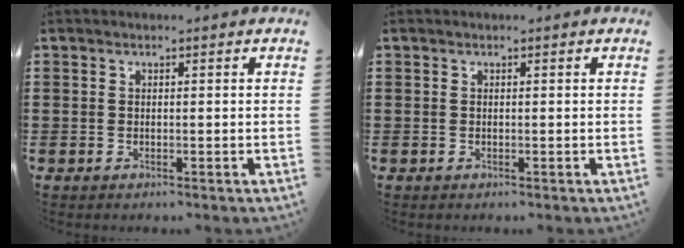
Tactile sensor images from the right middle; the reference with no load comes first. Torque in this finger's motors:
{"motor_torque": [0.00, 0.00, 0.00, 0.00]}